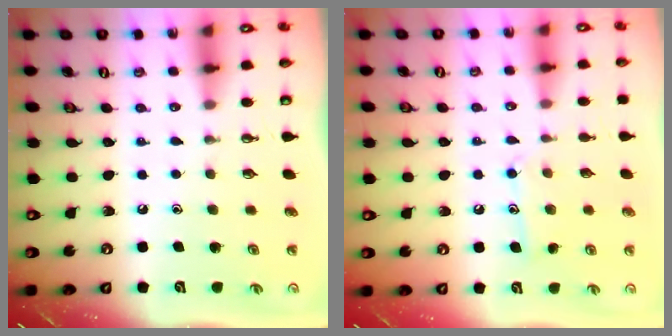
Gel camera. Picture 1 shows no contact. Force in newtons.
{"total": 9.3, "press": 9.2, "slide": 0.6}